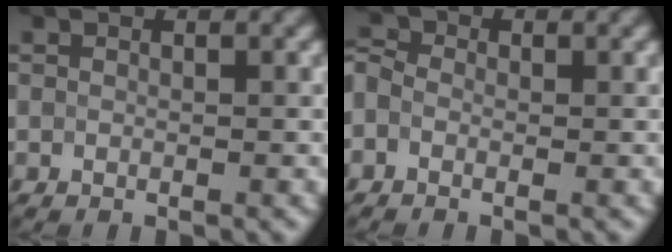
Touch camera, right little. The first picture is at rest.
{"total": 1.9, "force": [-0.3, 1.6, 1.0], "torque": [-0.021, 0.006, -0.024]}